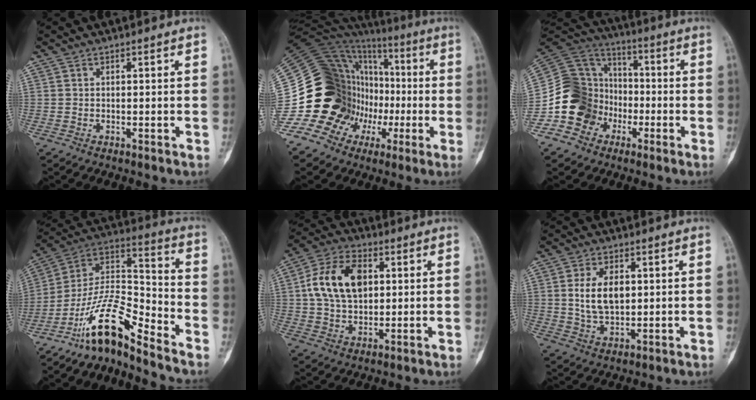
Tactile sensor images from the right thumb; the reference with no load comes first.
{"total": 26.7, "force": [-4.0, 21.5, 15.4], "torque": [-0.233, 0.089, -0.054]}
{"total": 15.8, "force": [-5.6, 14.0, 4.8], "torque": [-0.059, 0.084, -0.100]}
{"total": 14.0, "force": [-11.0, 3.3, 8.0], "torque": [-0.147, 0.106, -0.210]}
{"total": 13.7, "force": [2.5, 9.0, 10.0], "torque": [-0.169, 0.010, 0.041]}
{"total": 8.2, "force": [1.4, 4.8, 6.5], "torque": [-0.110, -0.010, 0.032]}